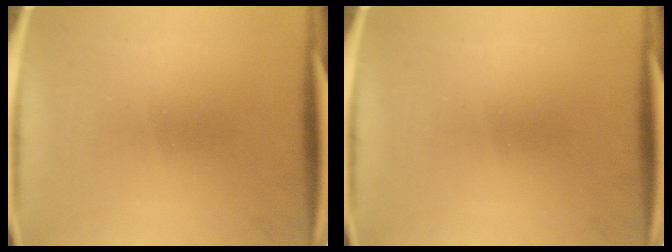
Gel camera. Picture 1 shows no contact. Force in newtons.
{"total": 0.0}